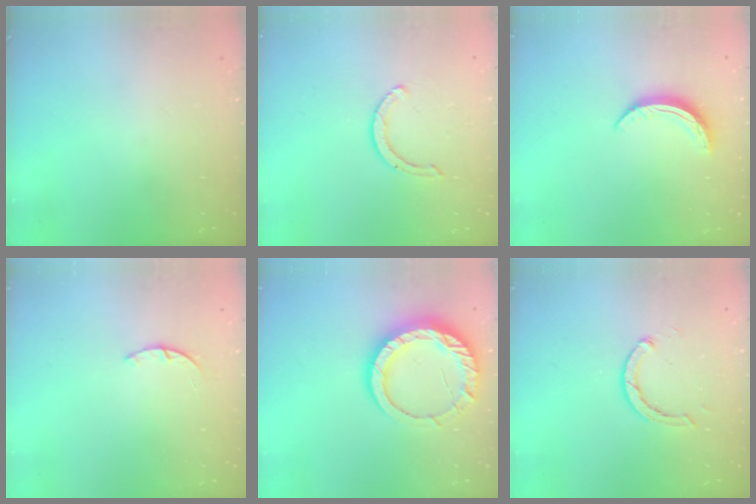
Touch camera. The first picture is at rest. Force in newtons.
{"total": 3.1, "press": 3.0, "slide": 0.3}
{"total": 6.3, "press": 6.3, "slide": 0.6}
{"total": 1.4, "press": 1.4, "slide": 0.3}
{"total": 14.3, "press": 14.3, "slide": 1.3}
{"total": 2.9, "press": 2.9, "slide": 0.4}